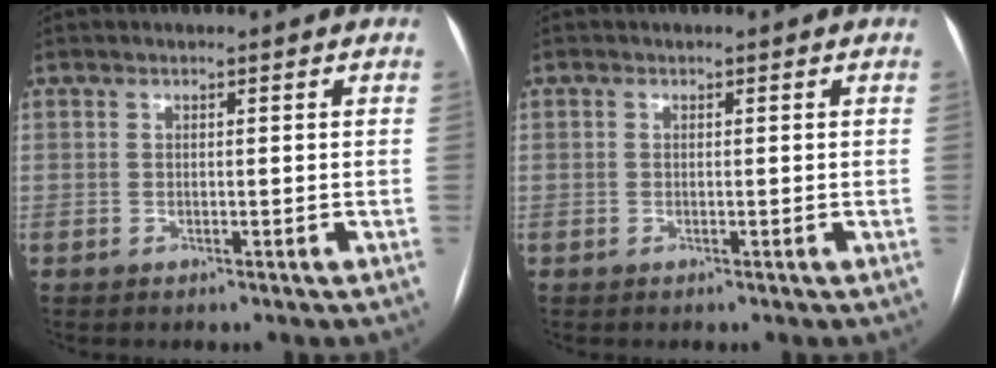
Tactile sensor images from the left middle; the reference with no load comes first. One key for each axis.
{"total": 0.0}